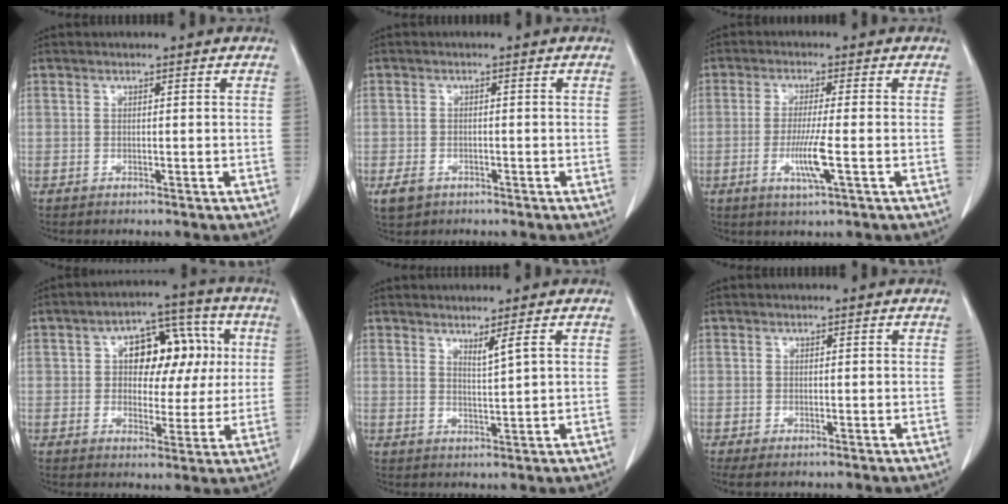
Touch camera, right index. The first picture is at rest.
{"total": 2.8, "force": [-1.5, 2.1, 1.2], "torque": [-0.021, 0.000, -0.017]}
{"total": 5.9, "force": [-1.7, -0.3, 5.6], "torque": [-0.109, -0.015, -0.032]}
{"total": 11.2, "force": [2.1, 6.7, 8.7], "torque": [-0.110, 0.041, 0.033]}
{"total": 2.3, "force": [1.5, -0.5, 1.7], "torque": [-0.030, -0.015, 0.031]}
{"total": 1.7, "force": [-0.3, 0.7, 1.5], "torque": [-0.029, -0.002, -0.001]}